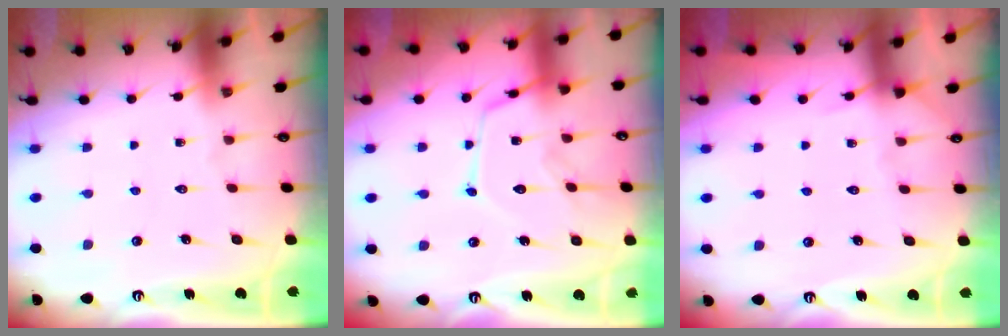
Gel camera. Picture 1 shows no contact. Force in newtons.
{"total": 12.8, "press": 12.8, "slide": 1.1}
{"total": 2.2, "press": 2.2, "slide": 0.2}